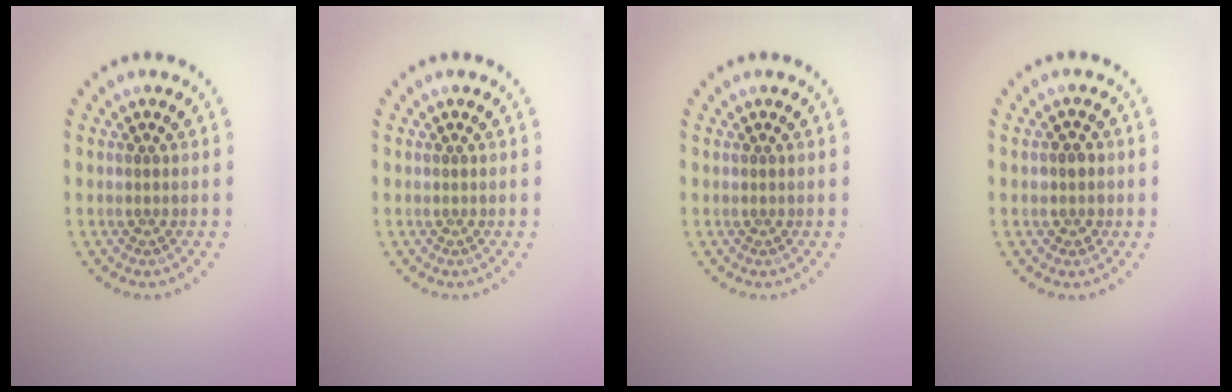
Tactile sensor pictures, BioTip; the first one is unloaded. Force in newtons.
{"total": 0.0}
{"total": 0.0}
{"total": 1.5, "press": 1.4, "slide": 0.6}